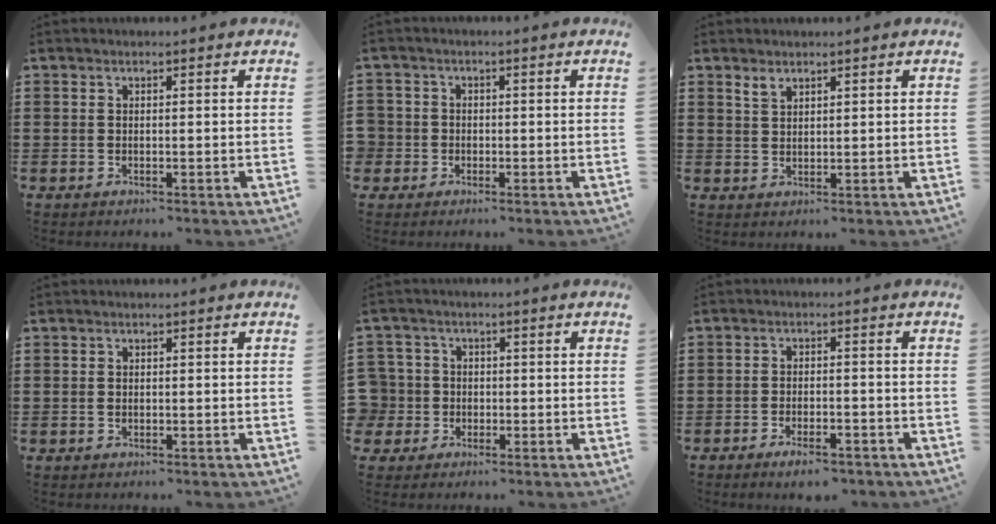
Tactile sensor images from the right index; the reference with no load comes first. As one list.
[{"total": 2.2, "force": [-0.7, 2.1, 0.2], "torque": [-0.024, 0.003, -0.020]}, {"total": 1.7, "force": [1.4, 0.6, 0.6], "torque": [-0.016, -0.001, 0.028]}, {"total": 0.0}, {"total": 4.5, "force": [-0.9, 4.3, 0.7], "torque": [-0.054, 0.003, -0.027]}, {"total": 3.2, "force": [-2.7, 0.5, 1.5], "torque": [-0.028, 0.002, -0.051]}]